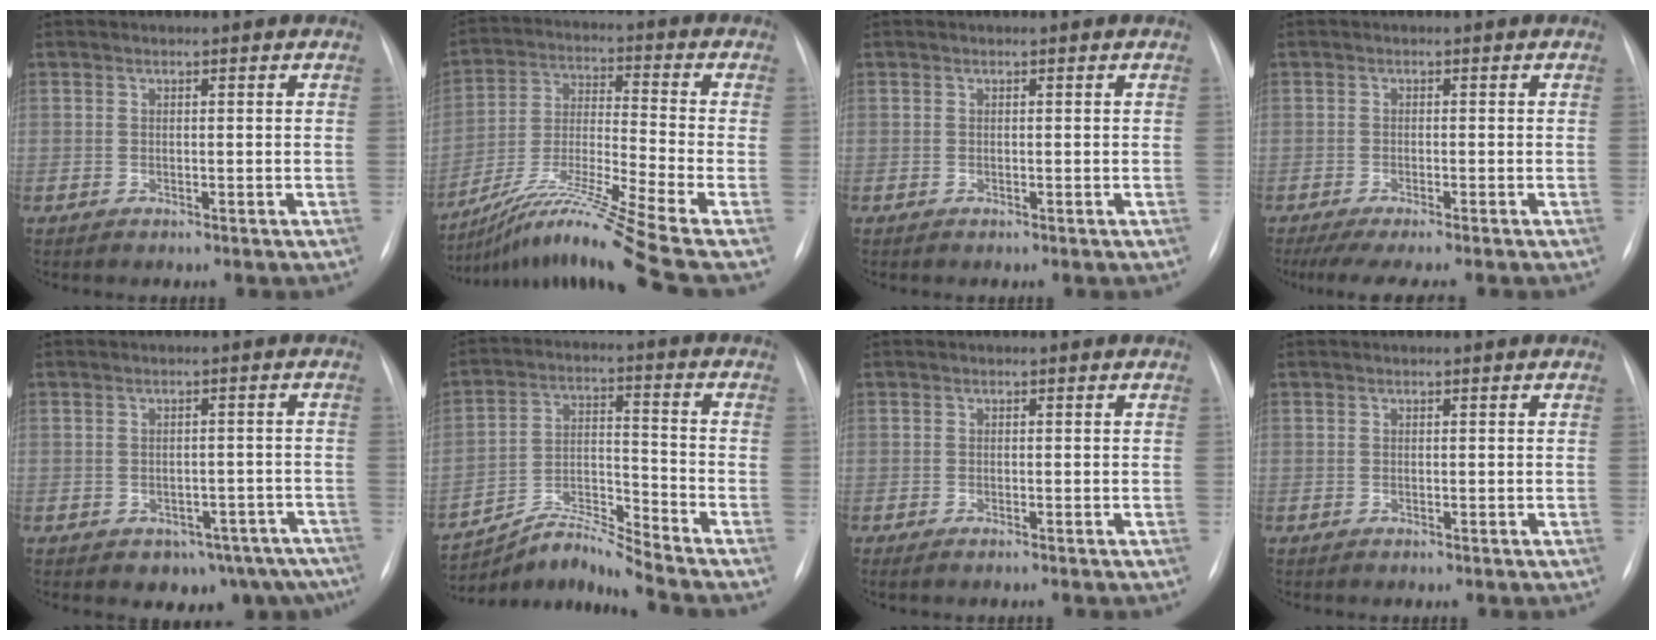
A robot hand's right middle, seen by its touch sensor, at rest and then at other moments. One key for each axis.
{"total": 16.1, "fx": -12.2, "fy": -2.6, "fz": 10.1, "tx": -0.204, "ty": -0.021, "tz": -0.221}
{"total": 0.0}
{"total": 8.2, "fx": -7.0, "fy": 0.3, "fz": 4.4, "tx": -0.051, "ty": -0.014, "tz": -0.104}
{"total": 10.0, "fx": -7.4, "fy": 5.8, "fz": 3.2, "tx": -0.017, "ty": 0.021, "tz": -0.086}
{"total": 9.3, "fx": -9.1, "fy": -2.0, "fz": 1.0, "tx": -0.030, "ty": 0.021, "tz": -0.166}
{"total": 1.1, "fx": -0.8, "fy": 0.0, "fz": 0.7, "tx": -0.009, "ty": -0.002, "tz": -0.012}
{"total": 0.0}